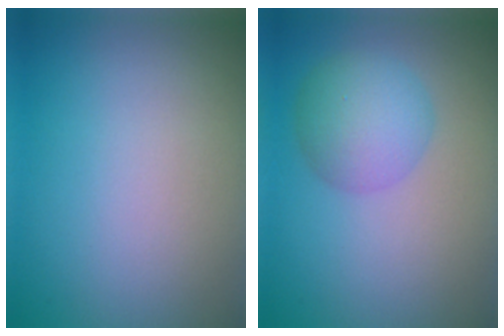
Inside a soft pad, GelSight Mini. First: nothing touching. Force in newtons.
{"total": 4.5, "press": 4.5, "slide": 0.1}